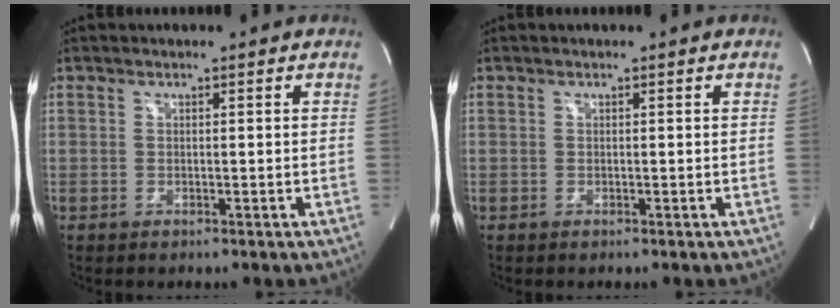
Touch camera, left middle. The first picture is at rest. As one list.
[{"total": 0.0}]